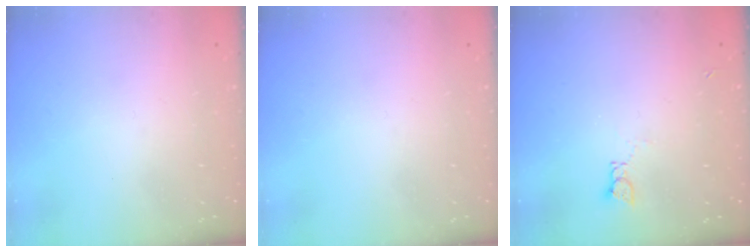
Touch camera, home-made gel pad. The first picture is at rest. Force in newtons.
{"total": 0.0}
{"total": 1.8, "press": 1.7, "slide": 0.2}